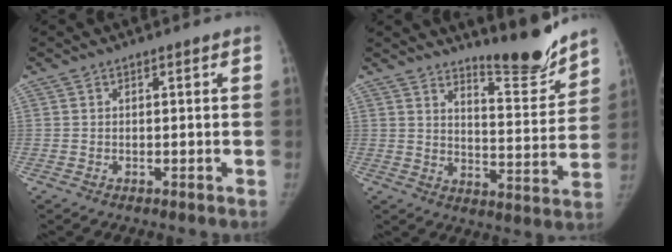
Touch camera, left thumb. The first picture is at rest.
{"total": 11.0, "force": [9.9, 1.5, 4.7], "torque": [-0.045, -0.086, 0.156]}